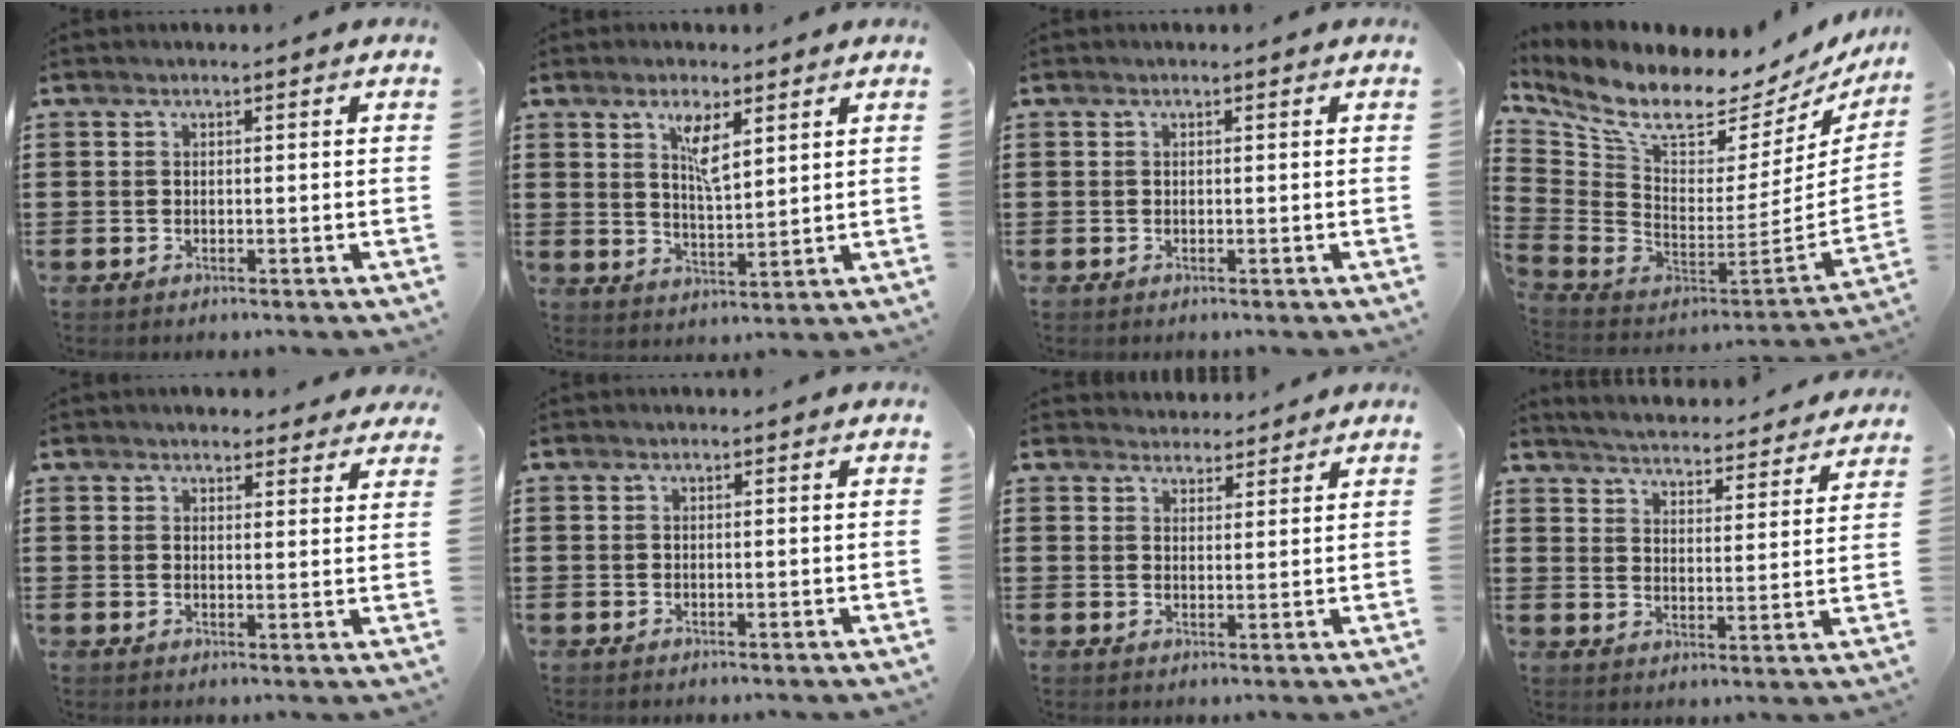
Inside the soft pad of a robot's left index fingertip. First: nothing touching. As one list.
[{"total": 5.1, "force": [2.9, 1.6, 3.9], "torque": [-0.077, 0.002, 0.048]}, {"total": 0.0}, {"total": 8.5, "force": [6.7, 2.2, 4.7], "torque": [-0.122, -0.072, 0.111]}, {"total": 3.3, "force": [3.1, 0.8, 0.7], "torque": [-0.014, -0.007, 0.056]}, {"total": 0.0}, {"total": 2.8, "force": [2.6, 0.9, -0.3], "torque": [-0.004, -0.001, 0.050]}, {"total": 4.1, "force": [4.0, -0.7, 0.1], "torque": [-0.026, -0.039, 0.063]}]